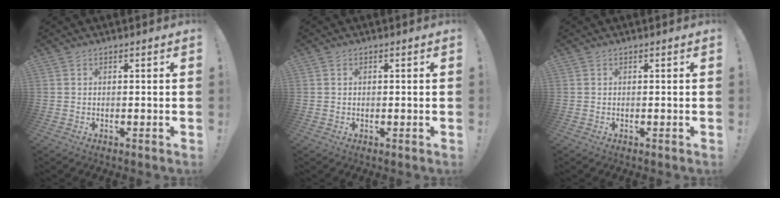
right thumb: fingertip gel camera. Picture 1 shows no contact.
{"total": 0.6, "force": [0.2, 0.5, 0.2], "torque": [-0.005, 0.003, 0.005]}
{"total": 0.0}